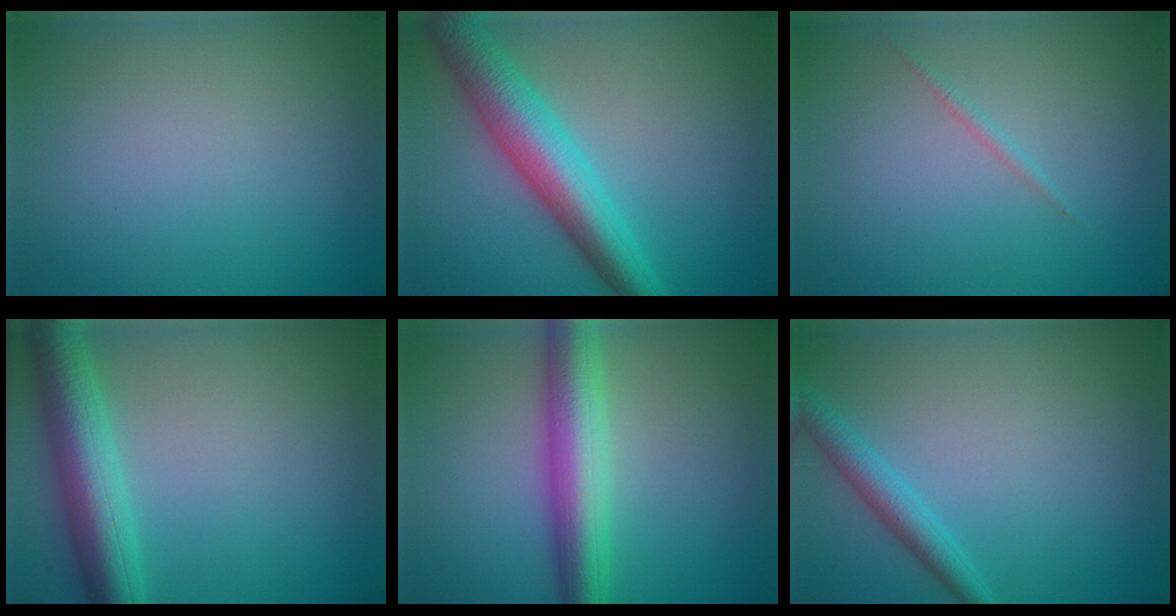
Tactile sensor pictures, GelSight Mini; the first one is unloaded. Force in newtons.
{"total": 7.5, "press": 7.5, "slide": 0.2}
{"total": 0.7, "press": 0.7, "slide": 0.0}
{"total": 6.6, "press": 6.6, "slide": 0.1}
{"total": 7.1, "press": 7.1, "slide": 0.3}
{"total": 2.6, "press": 2.6, "slide": 0.2}